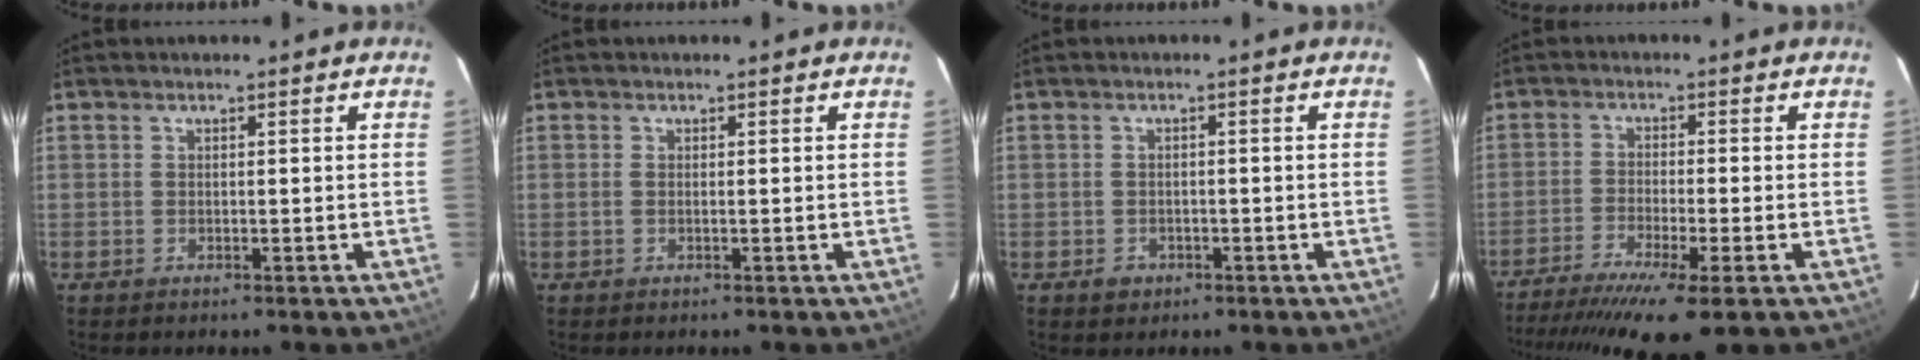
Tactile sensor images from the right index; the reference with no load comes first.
{"total": 0.6, "force": [0.0, 0.0, 0.6], "torque": [-0.015, 0.001, -0.003]}
{"total": 2.4, "force": [-1.1, 2.1, 0.6], "torque": [-0.013, 0.002, -0.013]}
{"total": 14.1, "force": [-10.2, 1.0, 9.6], "torque": [-0.195, -0.045, -0.167]}